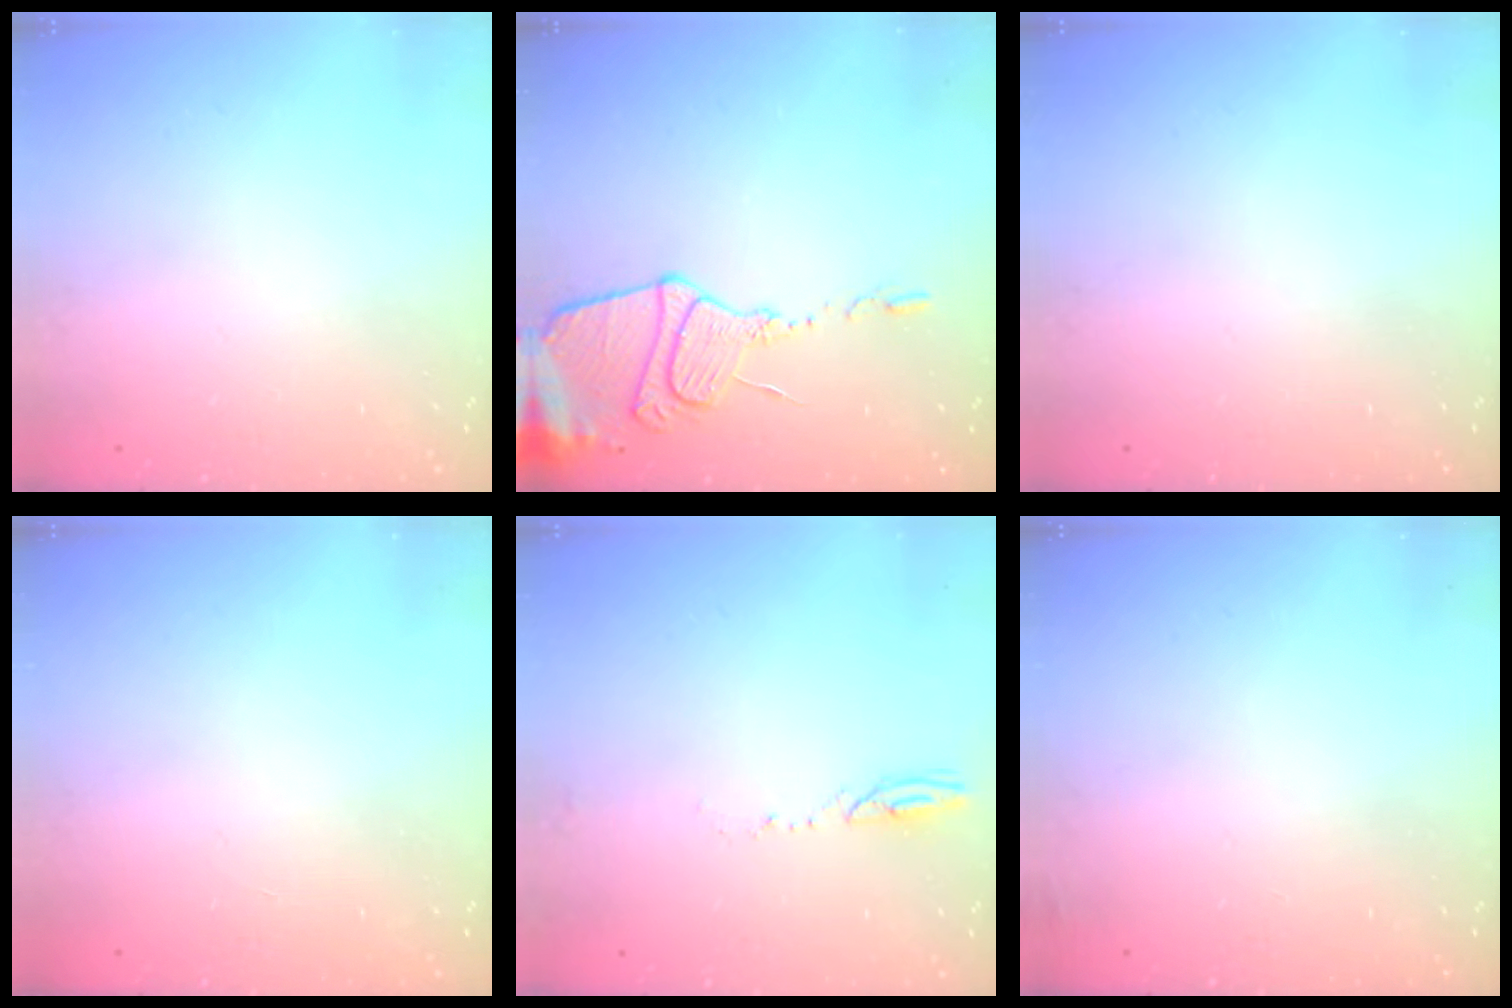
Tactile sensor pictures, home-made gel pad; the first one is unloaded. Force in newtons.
{"total": 14.1, "press": 14.0, "slide": 1.3}
{"total": 0.0}
{"total": 0.9, "press": 0.0, "slide": 0.9}
{"total": 4.7, "press": 4.7, "slide": 0.5}
{"total": 3.0, "press": 2.9, "slide": 1.0}